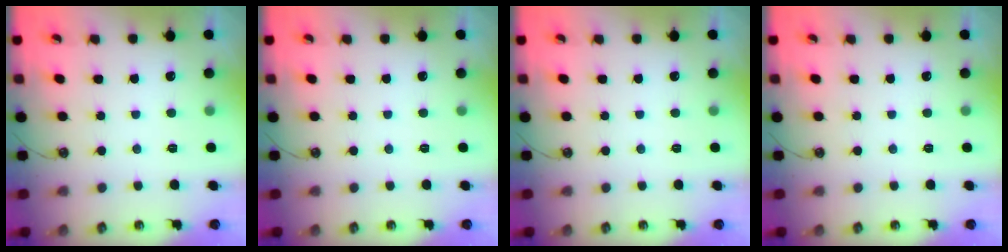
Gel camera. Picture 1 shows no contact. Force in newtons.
{"total": 0.0}
{"total": 0.0}
{"total": 0.0}